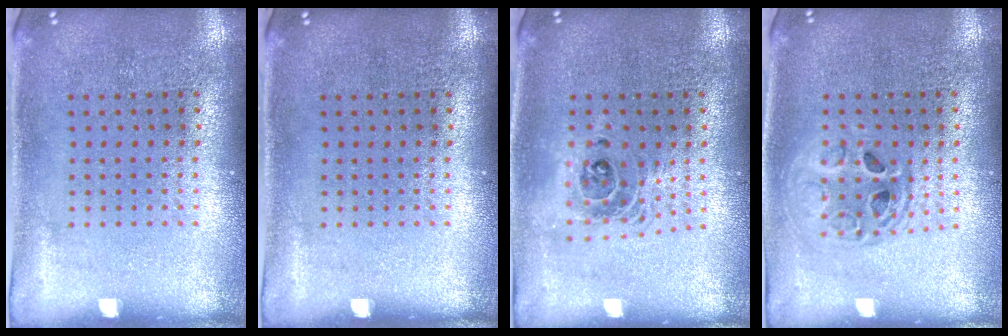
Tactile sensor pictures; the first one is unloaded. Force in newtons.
{"total": 0.0}
{"total": 1.5, "press": 1.3, "slide": 0.9}
{"total": 1.4, "press": 1.2, "slide": 0.7}